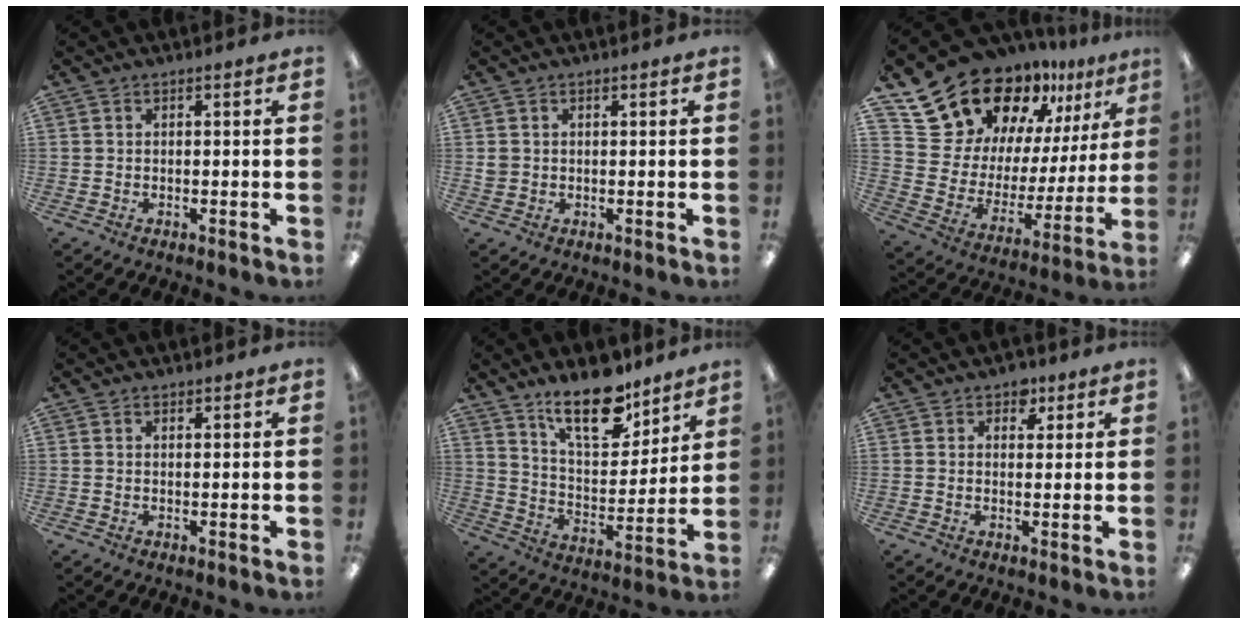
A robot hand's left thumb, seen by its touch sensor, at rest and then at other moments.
{"total": 1.6, "force": [0.4, 1.5, 0.2], "torque": [-0.006, 0.002, 0.006]}
{"total": 21.6, "force": [17.9, 10.6, 5.8], "torque": [-0.119, -0.140, 0.336]}
{"total": 0.8, "force": [0.6, 0.4, 0.1], "torque": [-0.003, -0.001, 0.012]}
{"total": 17.1, "force": [12.7, 6.9, 9.0], "torque": [-0.145, -0.077, 0.221]}
{"total": 3.3, "force": [1.9, 2.4, 1.2], "torque": [-0.004, -0.003, 0.030]}